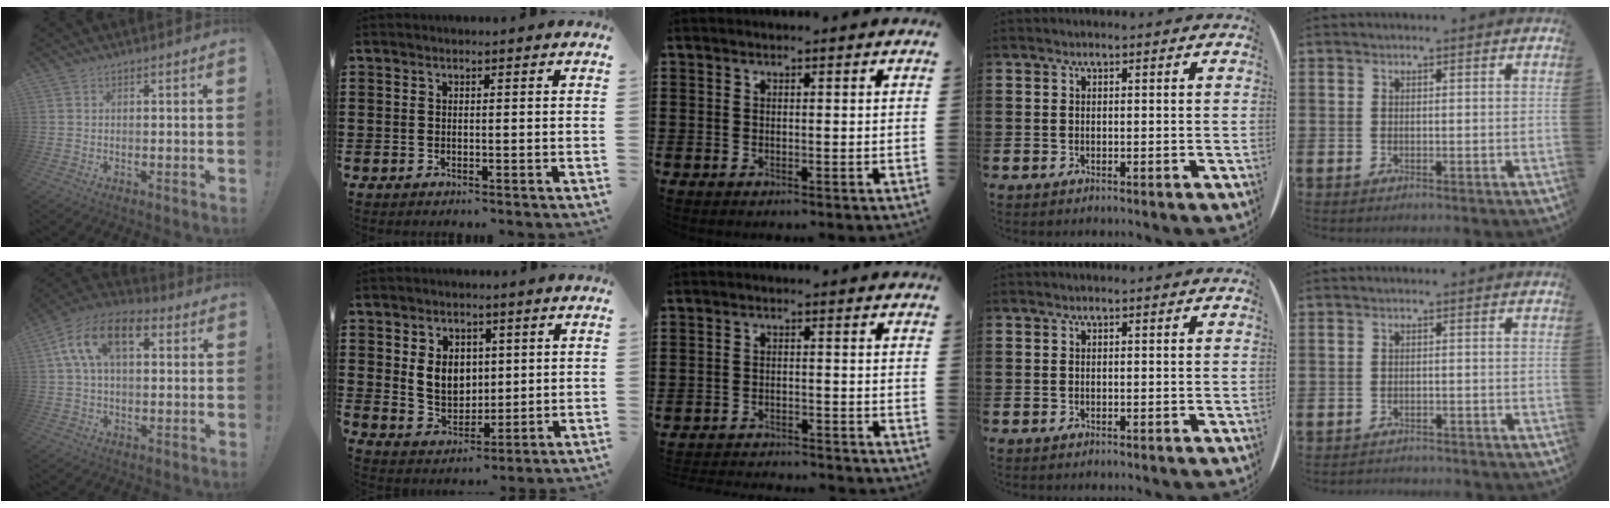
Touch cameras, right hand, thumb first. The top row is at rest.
{"thumb": {"total": 14.3, "force": [4.7, 8.1, 10.8], "torque": [-0.196, -0.001, 0.082]}, "index": {"total": 6.5, "force": [1.3, 5.2, 3.7], "torque": [-0.072, 0.009, 0.020]}, "middle": {"total": 2.8, "force": [-2.8, -0.1, 0.0], "torque": [-0.005, 0.000, -0.060]}, "little": {"total": 1.2, "force": [-1.2, 0.0, -0.1], "torque": [-0.001, 0.003, -0.026]}}